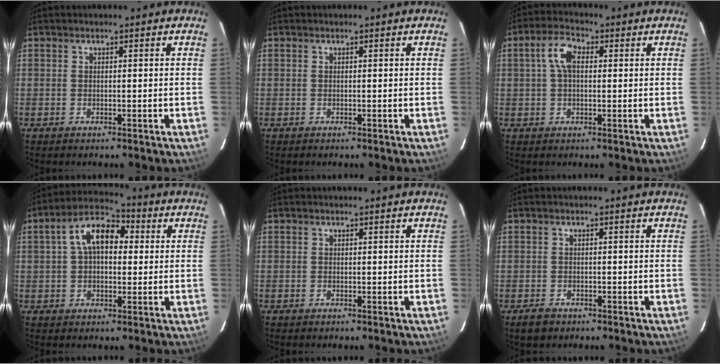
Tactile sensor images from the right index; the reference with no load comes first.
{"total": 0.0}
{"total": 5.3, "force": [0.9, 2.9, 4.4], "torque": [-0.088, 0.019, 0.017]}
{"total": 9.9, "force": [1.9, 6.0, 7.7], "torque": [-0.137, 0.035, 0.026]}
{"total": 0.0}
{"total": 2.8, "force": [-1.8, 2.0, 0.9], "torque": [-0.024, 0.000, -0.029]}